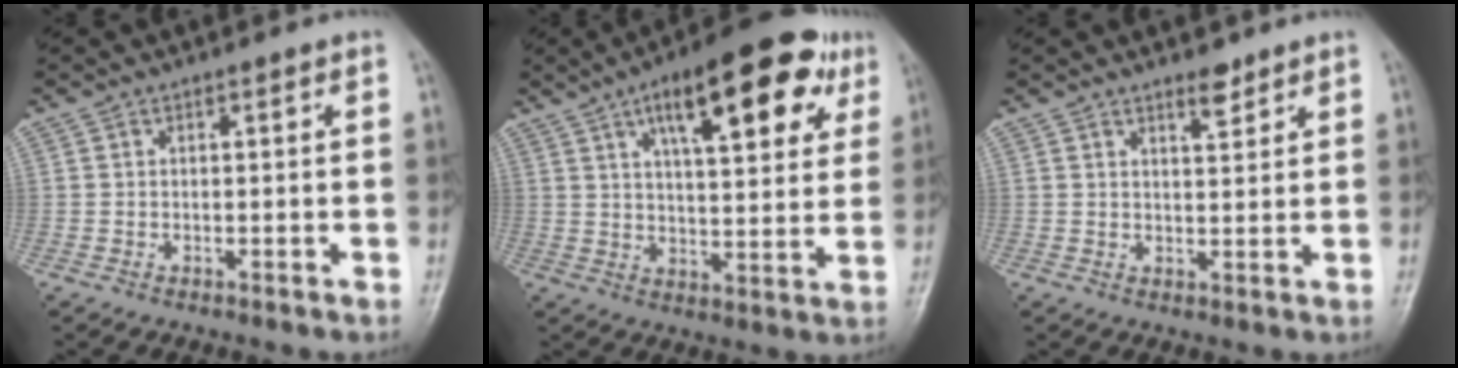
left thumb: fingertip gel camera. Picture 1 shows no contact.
{"total": 20.1, "force": [9.5, 7.4, 16.1], "torque": [-0.200, -0.013, 0.136]}
{"total": 3.2, "force": [2.4, 1.1, 1.8], "torque": [-0.019, -0.018, 0.040]}